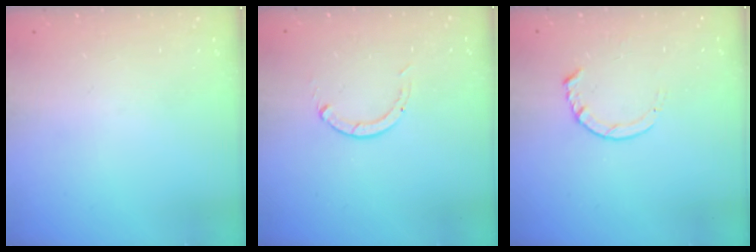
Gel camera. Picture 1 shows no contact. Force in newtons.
{"total": 0.0}
{"total": 4.6, "press": 4.6, "slide": 0.5}